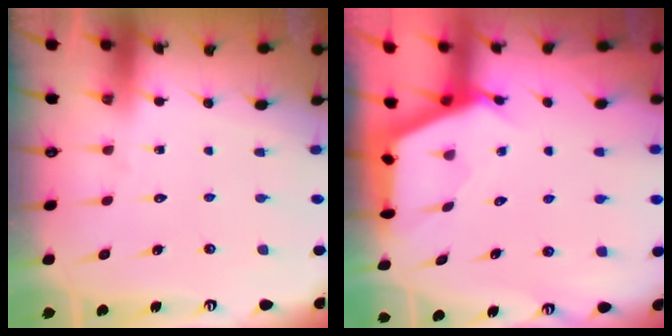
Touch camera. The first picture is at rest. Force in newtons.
{"total": 2.7, "press": 2.7, "slide": 0.4}